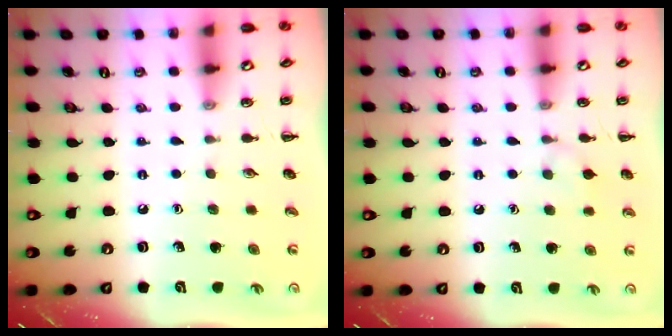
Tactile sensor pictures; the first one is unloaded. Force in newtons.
{"total": 6.5, "press": 6.2, "slide": 1.9}